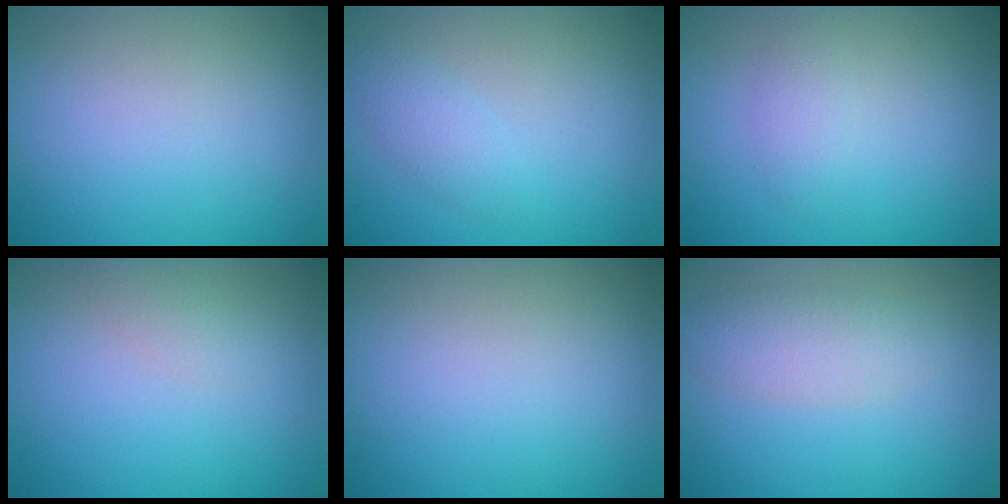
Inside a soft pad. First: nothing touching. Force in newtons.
{"total": 1.6, "press": 1.6, "slide": 0.0}
{"total": 1.4, "press": 1.4, "slide": 0.1}
{"total": 1.1, "press": 1.1, "slide": 0.0}
{"total": 0.0}
{"total": 2.9, "press": 2.9, "slide": 0.1}